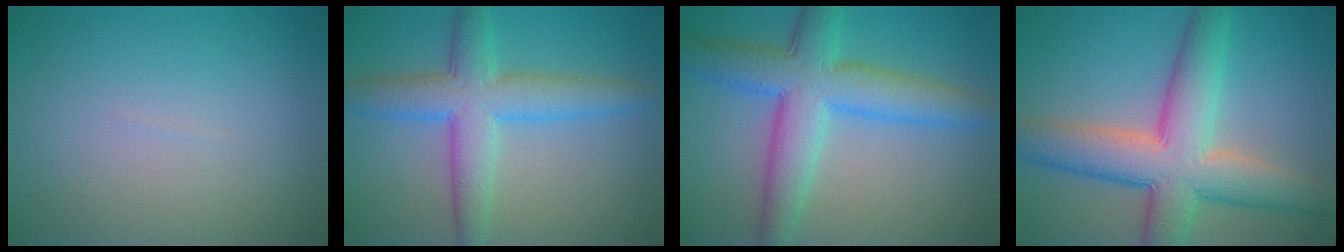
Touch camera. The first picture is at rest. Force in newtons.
{"total": 6.1, "press": 6.1, "slide": 0.1}
{"total": 7.7, "press": 7.7, "slide": 0.2}
{"total": 9.2, "press": 9.2, "slide": 0.3}